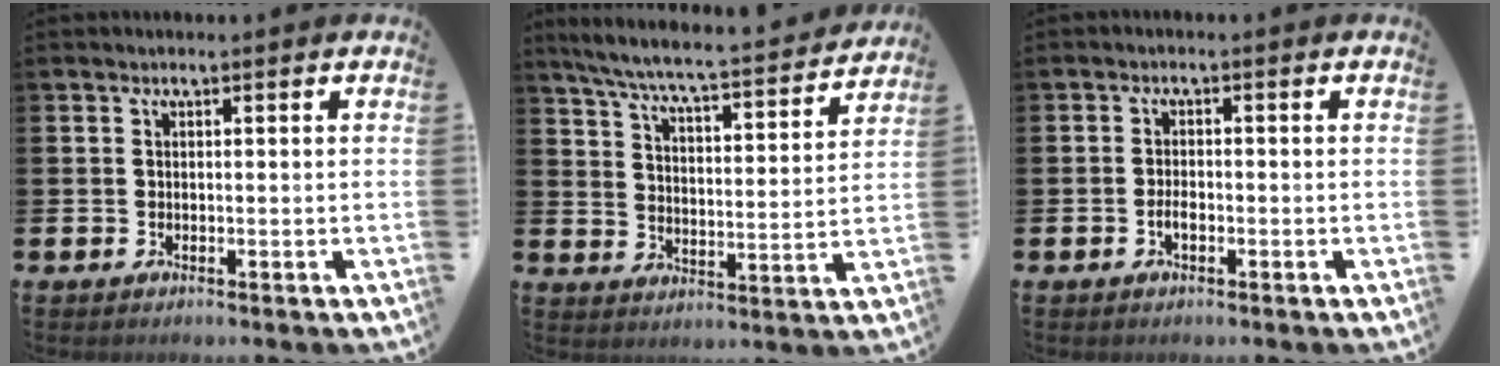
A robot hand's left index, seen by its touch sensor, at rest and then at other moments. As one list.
[{"total": 6.7, "force": [6.2, 0.3, 2.6], "torque": [-0.079, -0.049, 0.101]}, {"total": 1.7, "force": [-0.6, 0.8, 1.3], "torque": [-0.028, 0.003, -0.012]}]